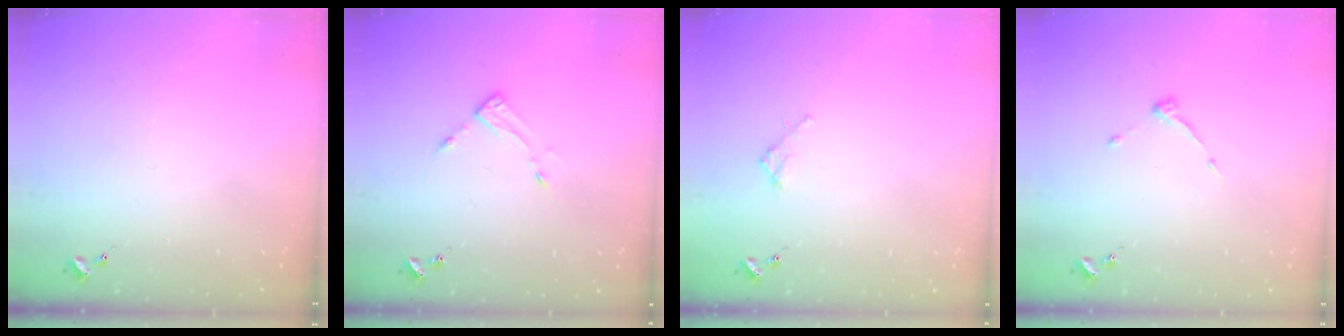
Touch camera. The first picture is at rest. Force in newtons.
{"total": 3.2, "press": 3.2, "slide": 0.3}
{"total": 2.7, "press": 2.7, "slide": 0.3}
{"total": 4.0, "press": 4.0, "slide": 0.6}